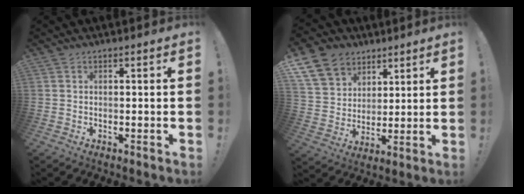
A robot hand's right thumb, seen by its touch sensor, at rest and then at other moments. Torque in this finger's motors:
{"motor_torque": [-0.49, 1.17, 0.61, 1.24, 0.06]}